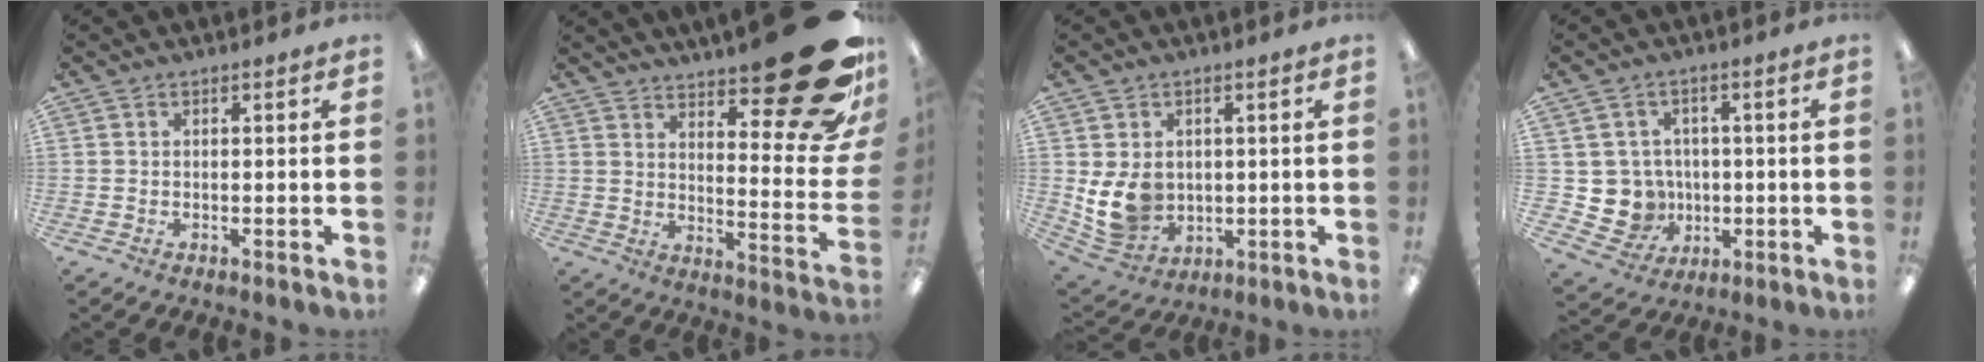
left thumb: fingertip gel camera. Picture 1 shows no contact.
{"total": 22.5, "force": [14.0, 6.8, 16.3], "torque": [-0.189, -0.107, 0.230]}
{"total": 9.7, "force": [0.4, 8.1, 5.3], "torque": [-0.118, -0.003, 0.011]}
{"total": 7.6, "force": [0.1, 7.5, 1.1], "torque": [-0.050, 0.001, 0.016]}